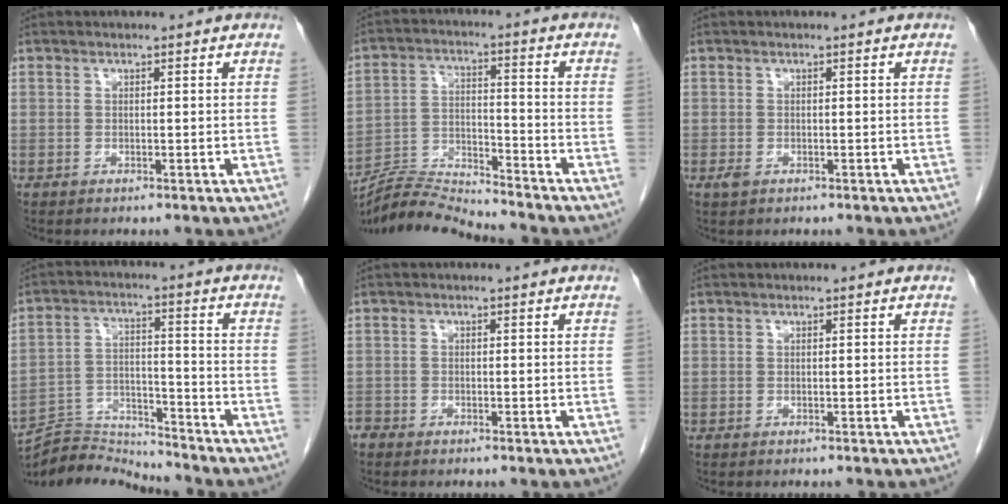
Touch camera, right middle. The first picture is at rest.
{"total": 9.2, "force": [-9.1, -1.3, 0.0], "torque": [-0.002, 0.014, -0.168]}
{"total": 1.0, "force": [-0.4, 0.6, 0.7], "torque": [-0.018, -0.001, -0.004]}
{"total": 10.8, "force": [-10.7, -0.4, -0.5], "torque": [0.007, 0.017, -0.196]}
{"total": 1.4, "force": [-1.3, 0.6, 0.1], "torque": [-0.004, -0.001, -0.025]}
{"total": 0.0}